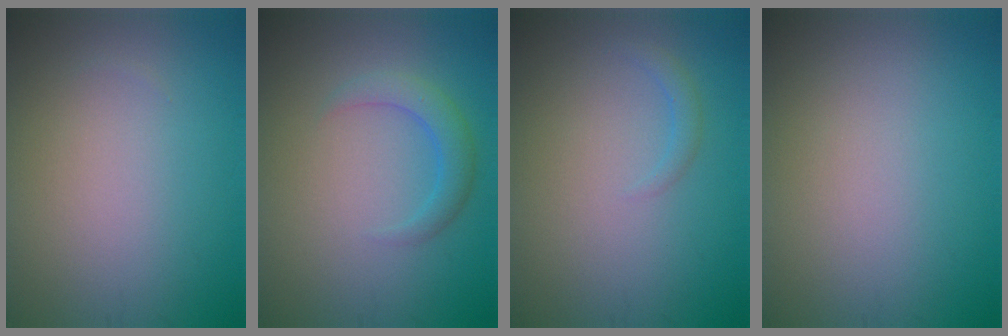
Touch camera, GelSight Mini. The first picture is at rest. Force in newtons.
{"total": 2.4, "press": 2.4, "slide": 0.2}
{"total": 1.0, "press": 1.0, "slide": 0.1}
{"total": 0.0}